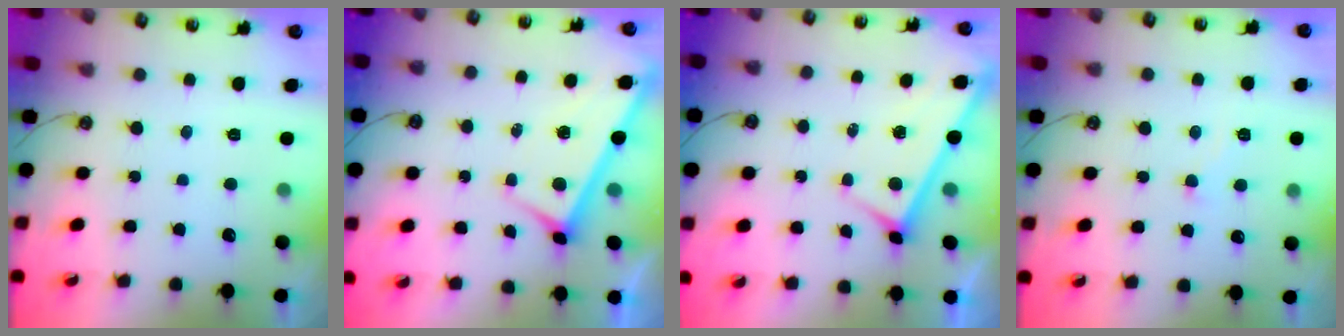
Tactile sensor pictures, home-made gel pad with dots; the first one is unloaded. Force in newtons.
{"total": 2.1, "press": 2.1, "slide": 0.6}
{"total": 2.9, "press": 2.9, "slide": 0.3}
{"total": 2.4, "press": 2.4, "slide": 0.4}